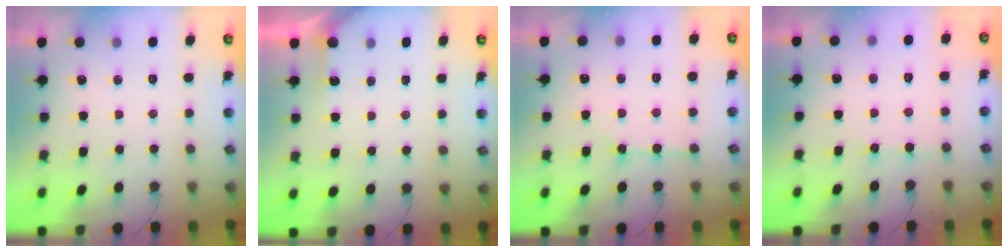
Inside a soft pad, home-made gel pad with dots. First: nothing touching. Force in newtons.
{"total": 4.3, "press": 4.3, "slide": 0.5}
{"total": 2.1, "press": 2.1, "slide": 0.3}
{"total": 2.8, "press": 2.8, "slide": 0.4}